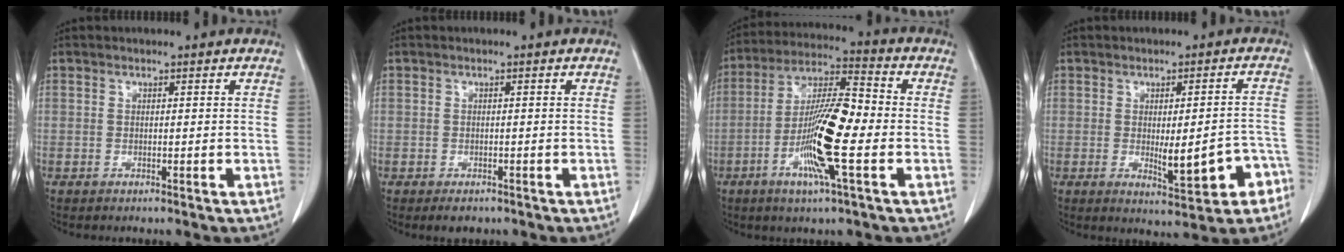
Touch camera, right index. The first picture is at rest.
{"total": 2.0, "force": [-1.3, 1.3, 0.8], "torque": [-0.010, 0.000, -0.013]}
{"total": 13.6, "force": [-3.6, 1.2, 13.1], "torque": [-0.250, -0.001, -0.073]}
{"total": 9.0, "force": [-3.2, 2.2, 8.1], "torque": [-0.097, 0.007, -0.032]}